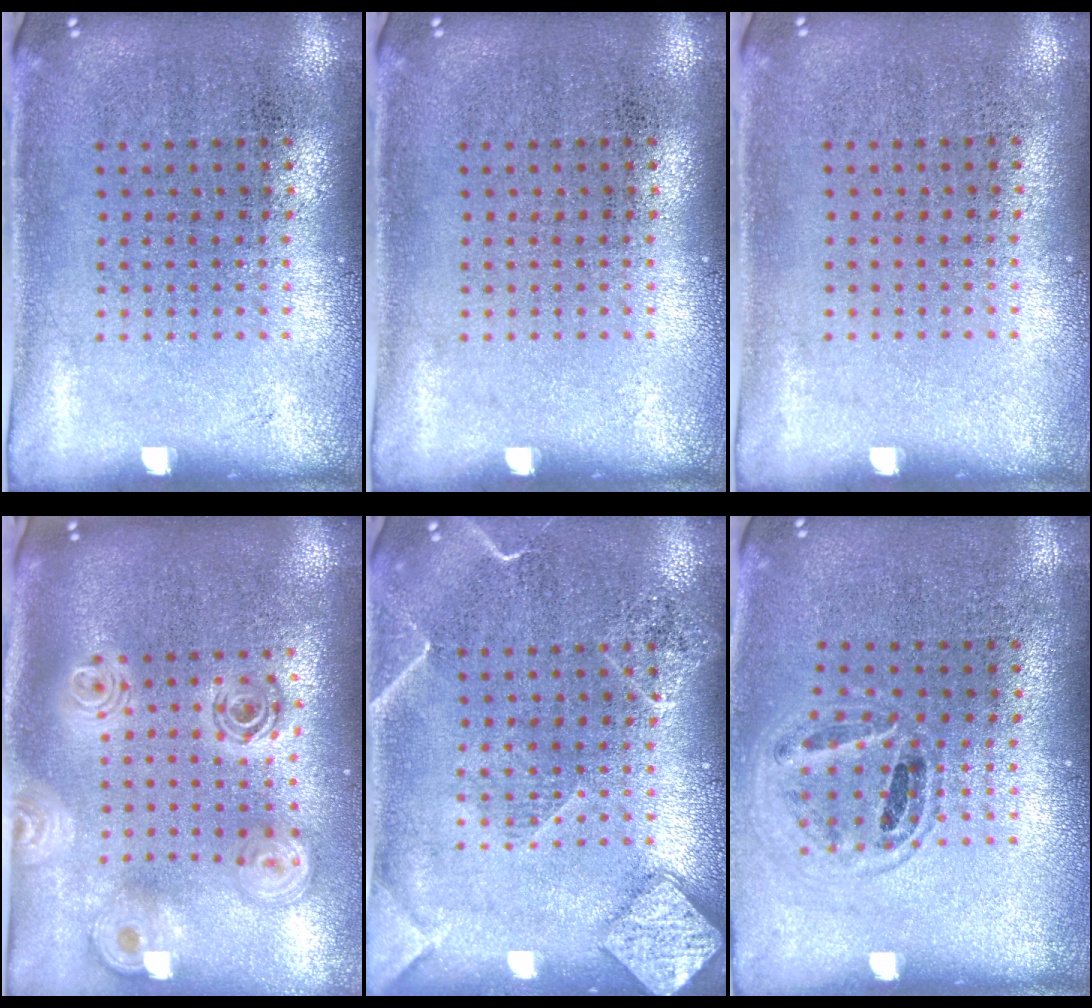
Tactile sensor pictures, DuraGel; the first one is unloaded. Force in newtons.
{"total": 0.0}
{"total": 0.0}
{"total": 2.5, "press": 1.9, "slide": 1.6}
{"total": 2.8, "press": 2.8, "slide": 0.3}
{"total": 0.8, "press": 0.8, "slide": 0.1}